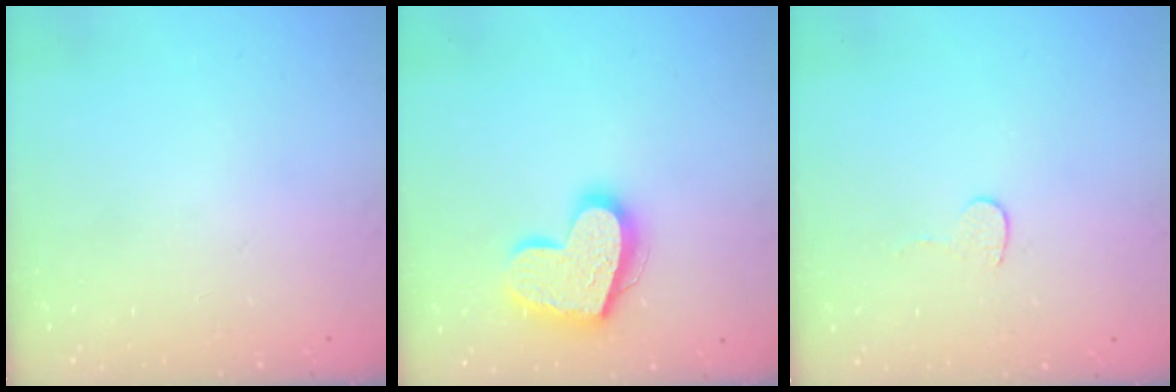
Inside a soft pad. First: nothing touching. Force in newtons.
{"total": 17.6, "press": 17.6, "slide": 1.4}
{"total": 4.7, "press": 4.7, "slide": 0.4}